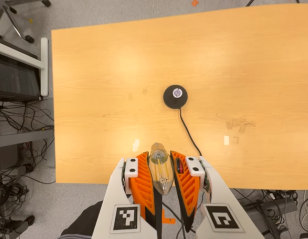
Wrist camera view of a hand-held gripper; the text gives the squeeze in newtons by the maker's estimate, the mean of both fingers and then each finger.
{"total": 22.4, "left": 25.3, "right": 19.6}